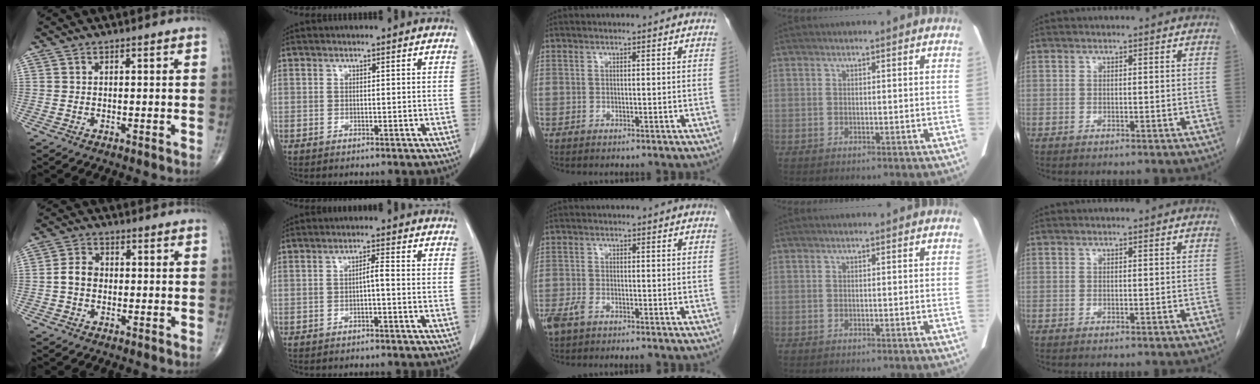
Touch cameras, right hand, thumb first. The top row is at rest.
{"thumb": {"total": 4.2, "force": [-0.5, 3.3, 2.5], "torque": [-0.041, 0.015, -0.017]}, "index": {"total": 1.8, "force": [-0.5, 0.2, 1.7], "torque": [-0.028, 0.004, -0.008]}, "middle": {"total": 3.7, "force": [-2.5, 1.2, 2.4], "torque": [-0.052, -0.006, -0.042]}}